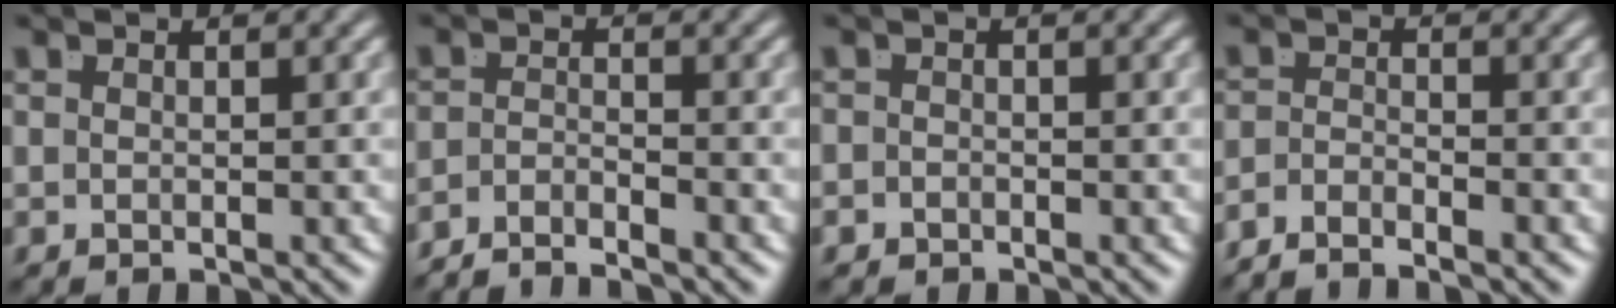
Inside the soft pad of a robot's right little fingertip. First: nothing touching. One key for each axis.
{"total": 3.3, "fx": -3.2, "fy": 0.1, "fz": 0.5, "tx": -0.004, "ty": -0.012, "tz": -0.054}
{"total": 1.2, "fx": -1.1, "fy": 0.5, "fz": -0.2, "tx": -0.002, "ty": -0.015, "tz": -0.013}
{"total": 2.9, "fx": -2.8, "fy": 0.2, "fz": 0.7, "tx": -0.011, "ty": -0.011, "tz": -0.047}